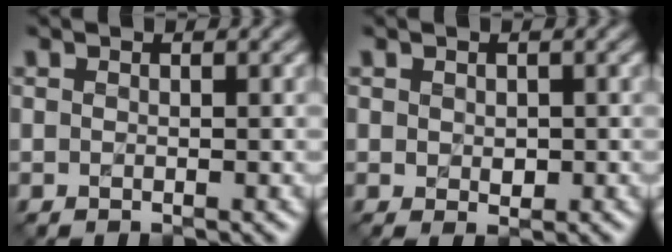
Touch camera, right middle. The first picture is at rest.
{"total": 1.1, "force": [0.0, 0.8, 0.8], "torque": [-0.012, -0.003, 0.004]}